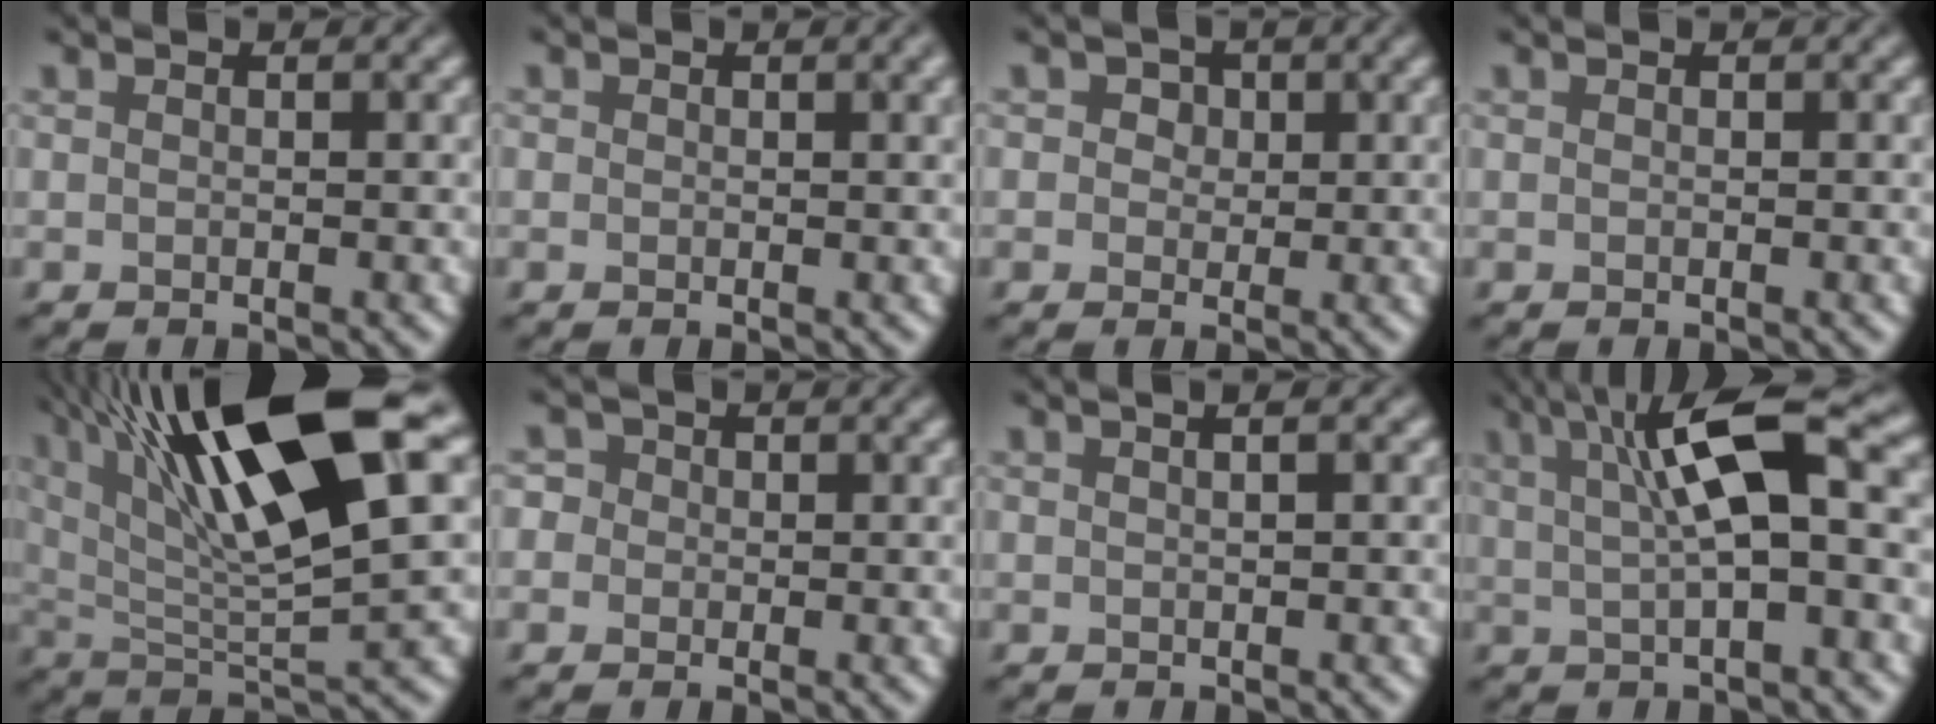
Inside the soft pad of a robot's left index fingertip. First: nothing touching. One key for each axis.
{"total": 1.2, "fx": 0.4, "fy": 0.7, "fz": 0.9, "tx": -0.010, "ty": -0.002, "tz": 0.005}
{"total": 2.5, "fx": 0.9, "fy": 2.1, "fz": 1.2, "tx": -0.020, "ty": 0.002, "tz": -0.002}
{"total": 0.0}
{"total": 15.2, "fx": 6.0, "fy": 3.7, "fz": 13.4, "tx": -0.228, "ty": 0.012, "tz": 0.095}
{"total": 3.1, "fx": 0.6, "fy": 2.9, "fz": 0.9, "tx": -0.004, "ty": 0.016, "tz": -0.011}
{"total": 3.2, "fx": 1.4, "fy": 1.5, "fz": 2.4, "tx": -0.008, "ty": 0.019, "tz": -0.010}
{"total": 8.0, "fx": 1.9, "fy": 1.9, "fz": 7.5, "tx": -0.129, "ty": 0.009, "tz": 0.027}